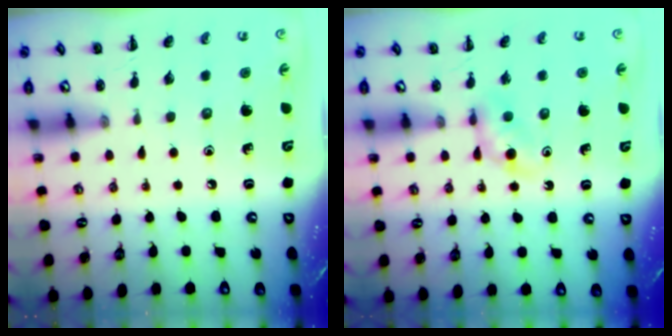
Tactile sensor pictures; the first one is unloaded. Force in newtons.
{"total": 4.6, "press": 4.3, "slide": 1.4}